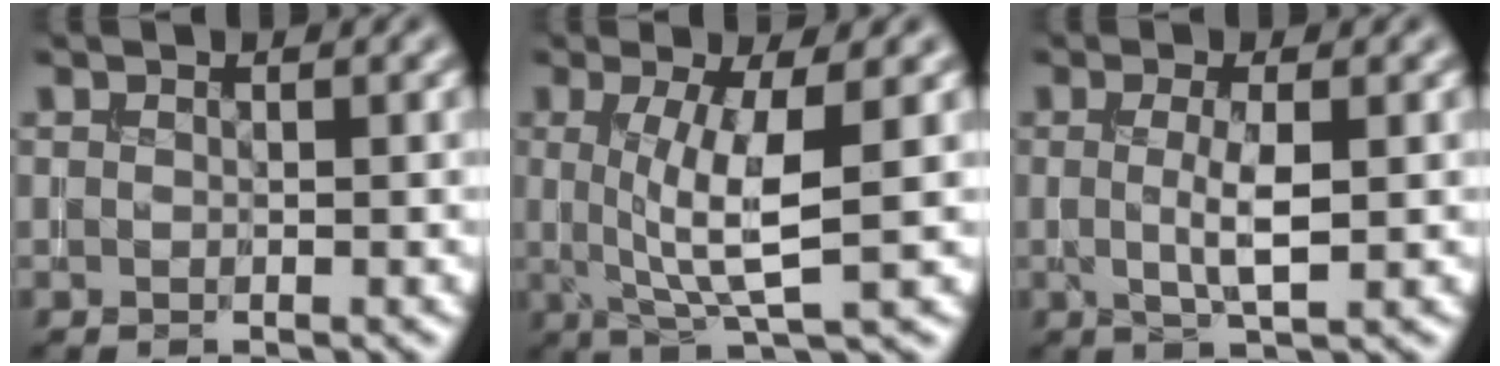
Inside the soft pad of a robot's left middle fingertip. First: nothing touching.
{"total": 5.7, "force": [0.4, 1.3, 5.6], "torque": [-0.100, -0.001, 0.008]}
{"total": 3.0, "force": [-0.1, 0.6, 3.0], "torque": [-0.059, 0.000, 0.000]}